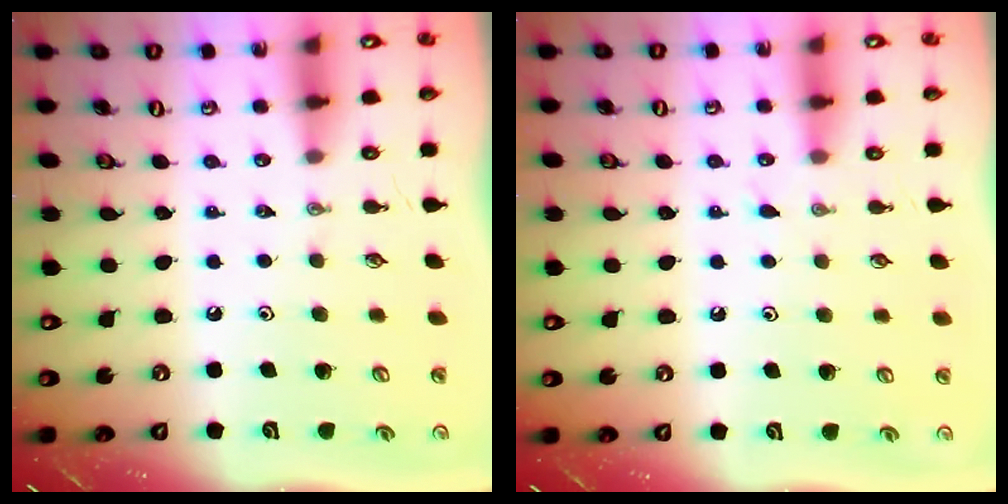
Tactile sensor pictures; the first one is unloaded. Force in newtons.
{"total": 3.3, "press": 3.2, "slide": 0.3}